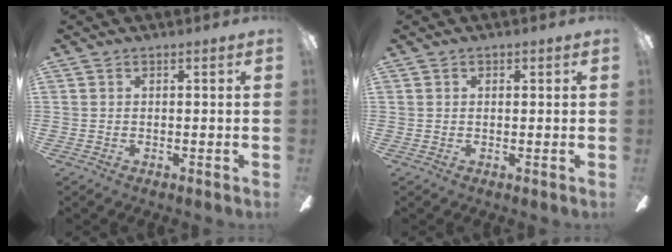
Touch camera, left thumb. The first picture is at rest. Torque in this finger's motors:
{"motor_torque": [-0.06, 0.00, -0.49, 0.09, -0.04]}